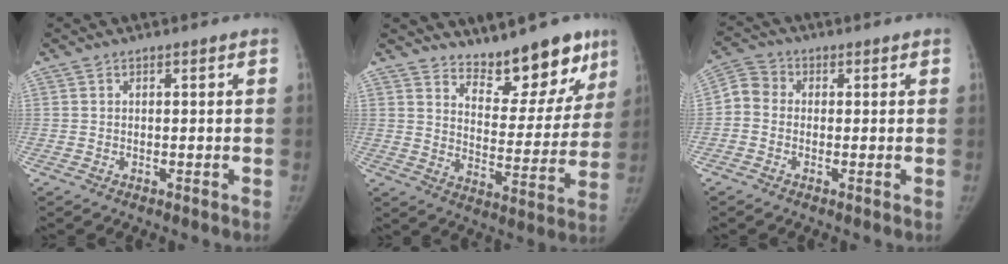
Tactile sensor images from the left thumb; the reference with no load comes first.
{"total": 14.4, "force": [11.3, 5.5, 7.0], "torque": [-0.040, -0.084, 0.171]}
{"total": 4.4, "force": [-0.3, 3.9, 2.2], "torque": [-0.033, 0.011, -0.022]}